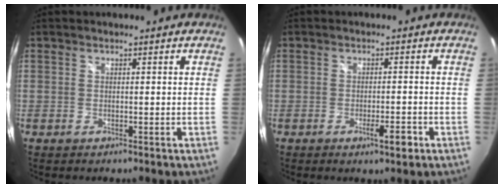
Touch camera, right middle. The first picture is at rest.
{"total": 3.4, "force": [-1.8, 0.9, 2.8], "torque": [-0.050, -0.007, -0.026]}